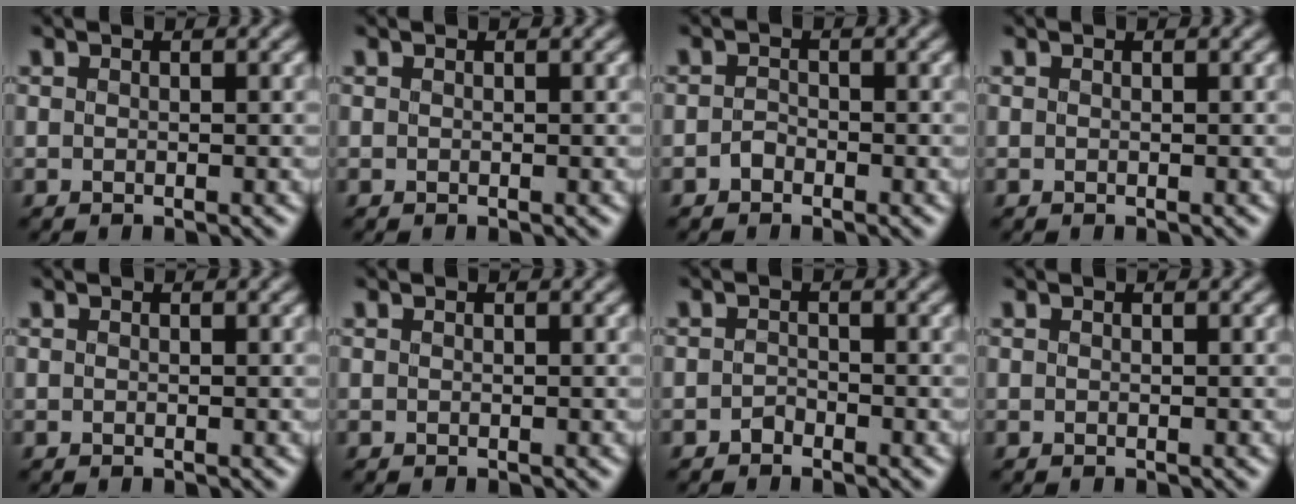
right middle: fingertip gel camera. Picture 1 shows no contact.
{"total": 0.0}
{"total": 0.8, "force": [-0.5, 0.6, 0.3], "torque": [-0.005, 0.006, -0.011]}
{"total": 0.0}
{"total": 0.0}
{"total": 0.0}
{"total": 0.7, "force": [-0.6, 0.5, 0.1], "torque": [-0.001, 0.006, -0.011]}
{"total": 0.0}